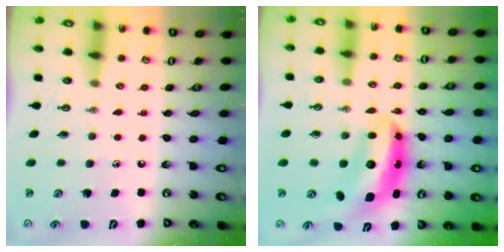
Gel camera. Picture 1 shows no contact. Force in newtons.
{"total": 8.8, "press": 8.7, "slide": 1.1}